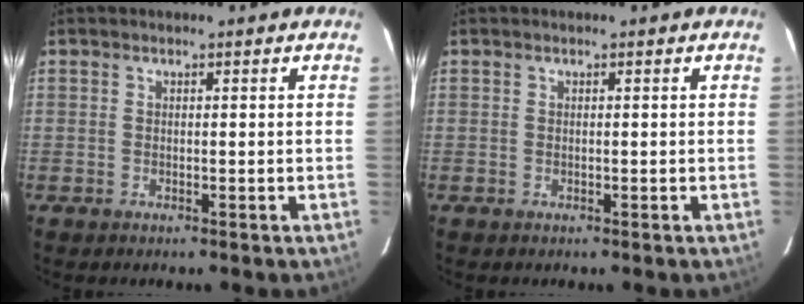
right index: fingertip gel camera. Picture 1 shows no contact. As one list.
[{"total": 0.0}]